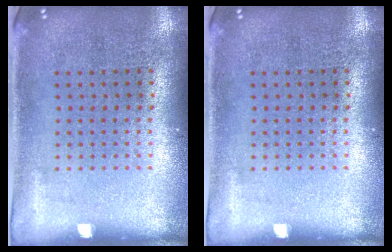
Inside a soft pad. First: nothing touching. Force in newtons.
{"total": 0.0}